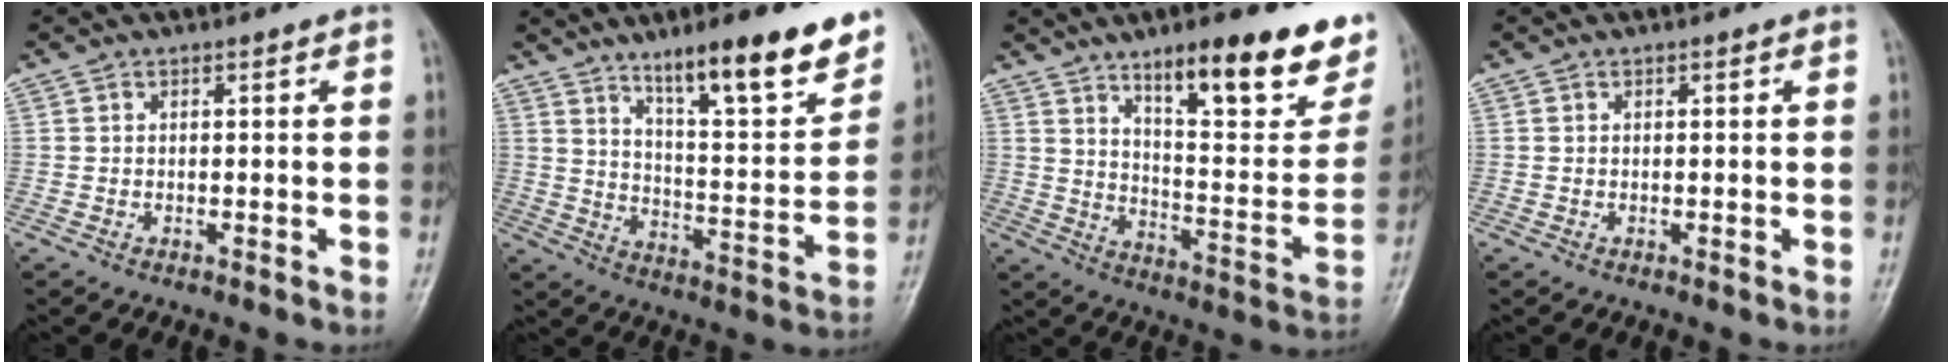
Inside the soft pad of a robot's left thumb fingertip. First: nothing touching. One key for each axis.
{"total": 17.2, "fx": 11.8, "fy": 3.5, "fz": 12.0, "tx": -0.148, "ty": -0.071, "tz": 0.189}
{"total": 22.4, "fx": 13.8, "fy": 6.6, "fz": 16.3, "tx": -0.179, "ty": -0.069, "tz": 0.208}
{"total": 0.0}